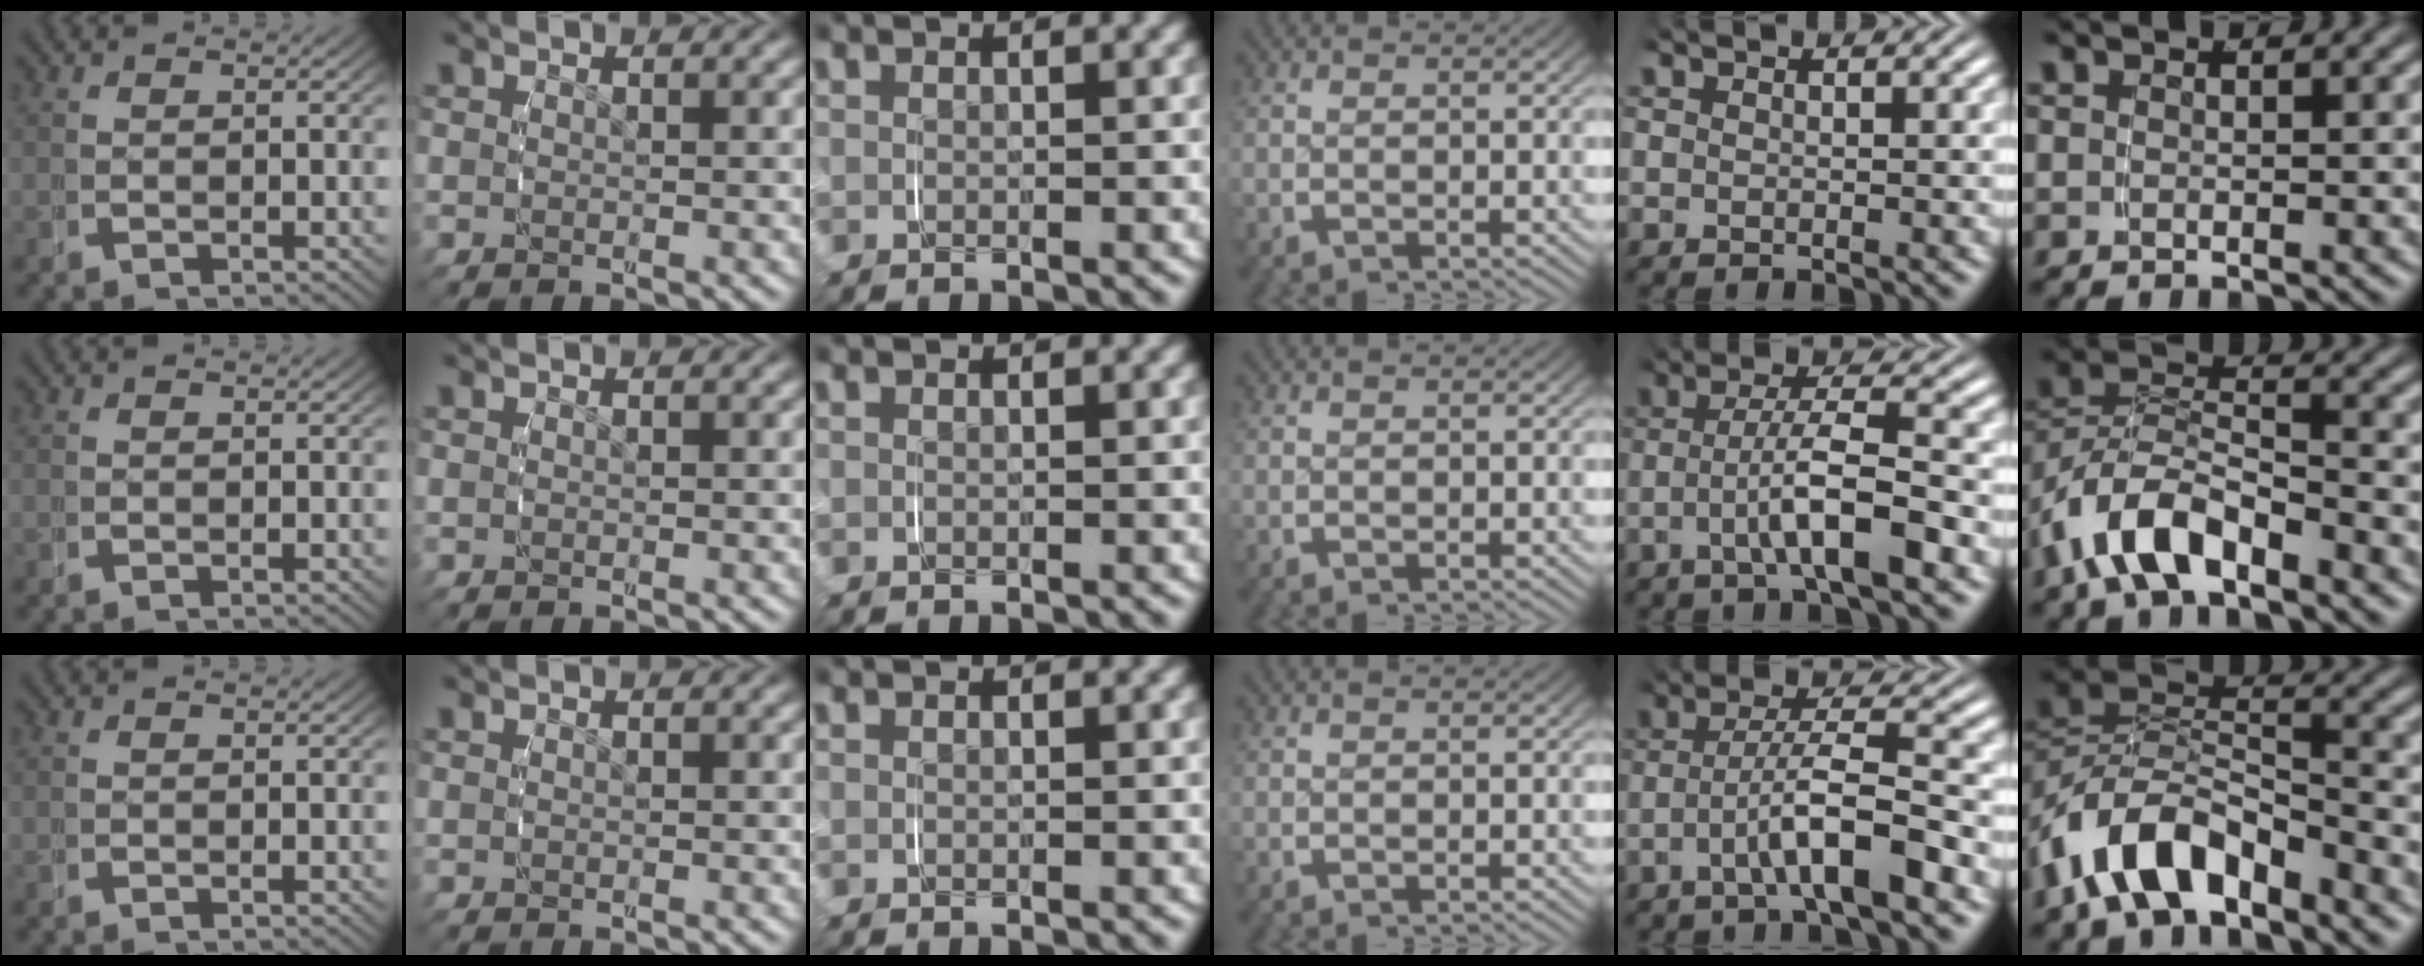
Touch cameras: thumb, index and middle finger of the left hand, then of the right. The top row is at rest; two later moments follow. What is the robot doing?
{"motion": "grasp_and_lifting", "object": "string"}